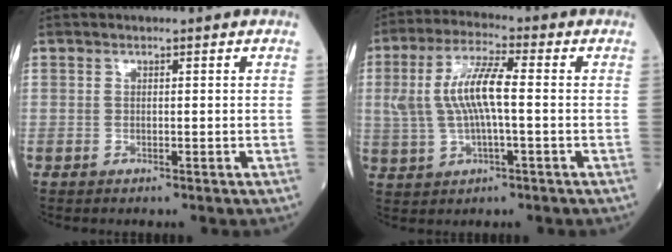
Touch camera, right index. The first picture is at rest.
{"total": 9.5, "force": [0.6, 2.4, 9.2], "torque": [-0.200, 0.016, 0.012]}